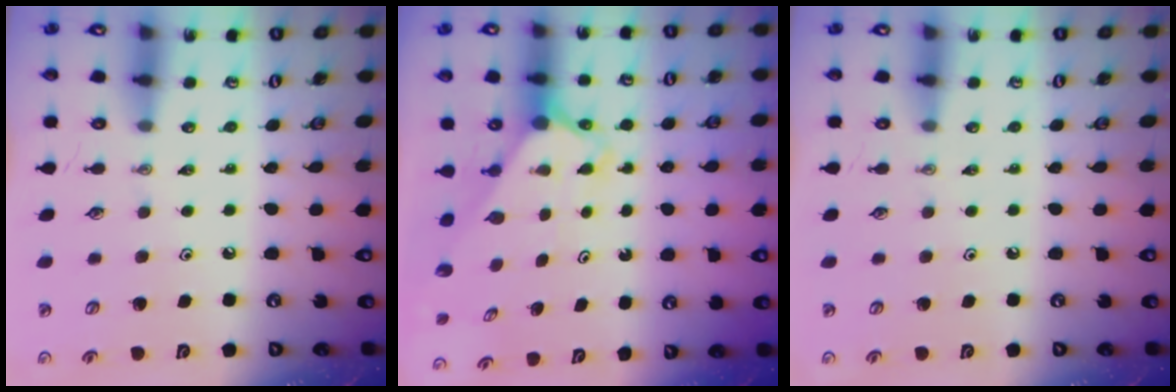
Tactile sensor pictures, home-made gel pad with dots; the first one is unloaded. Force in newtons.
{"total": 2.3, "press": 2.3, "slide": 0.2}
{"total": 0.0}